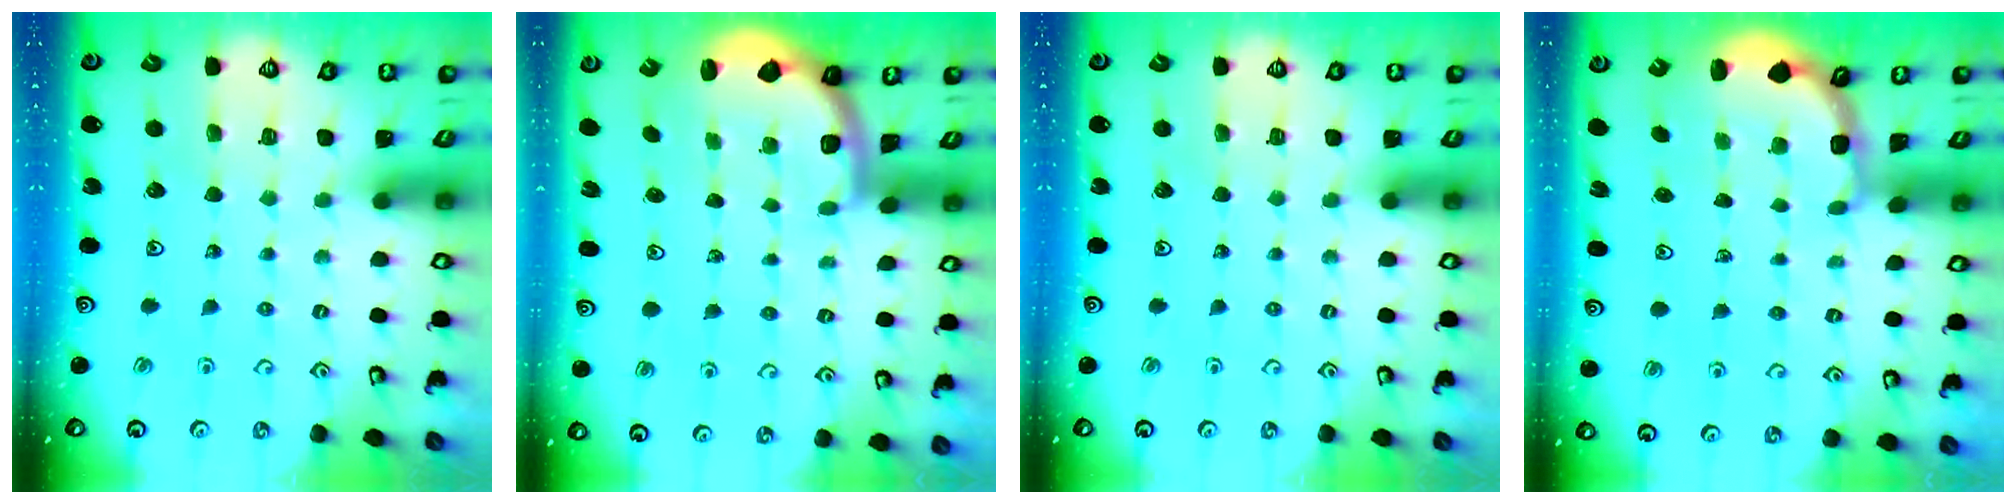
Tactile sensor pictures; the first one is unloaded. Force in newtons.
{"total": 2.0, "press": 1.9, "slide": 0.5}
{"total": 0.0}
{"total": 2.4, "press": 1.8, "slide": 1.6}